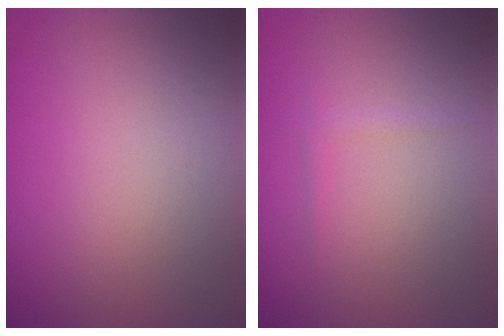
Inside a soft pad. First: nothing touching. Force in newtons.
{"total": 0.8, "press": 0.8, "slide": 0.1}